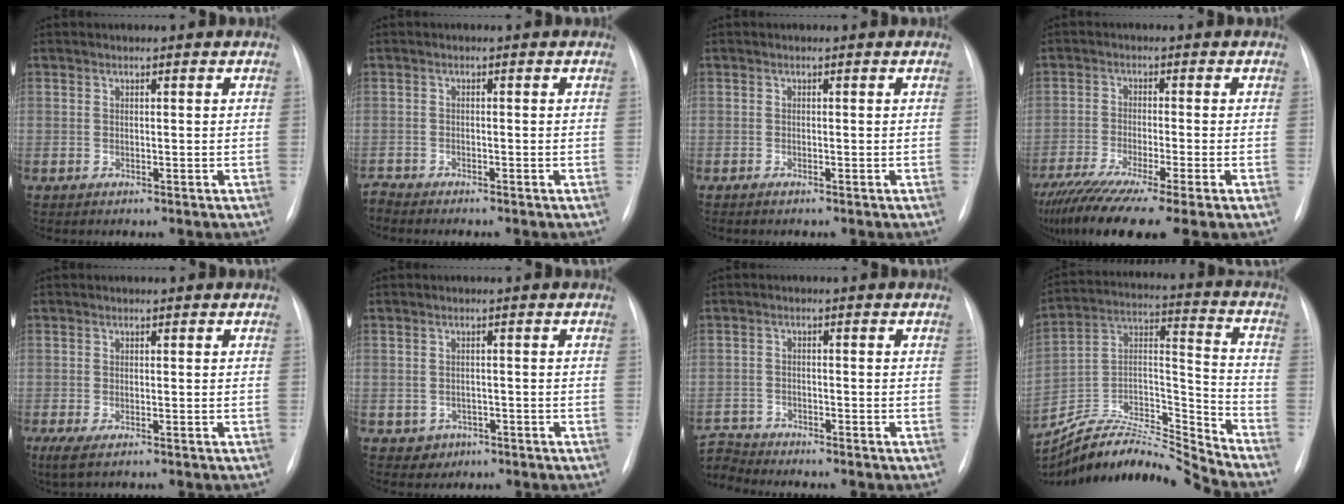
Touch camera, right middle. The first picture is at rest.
{"total": 1.8, "force": [-1.8, -0.3, -0.1], "torque": [0.003, -0.009, -0.033]}
{"total": 0.7, "force": [-0.5, 0.1, 0.4], "torque": [-0.010, -0.001, -0.009]}
{"total": 15.8, "force": [-11.6, 0.9, 10.7], "torque": [-0.183, -0.046, -0.191]}
{"total": 3.1, "force": [-2.1, 0.6, 2.2], "torque": [-0.042, -0.012, -0.033]}
{"total": 2.4, "force": [-1.2, 2.1, 0.2], "torque": [-0.001, 0.009, -0.010]}
{"total": 5.4, "force": [-5.4, 0.1, -0.6], "torque": [0.007, -0.006, -0.105]}
{"total": 18.7, "force": [-18.4, -0.6, 3.4], "torque": [-0.062, 0.050, -0.322]}